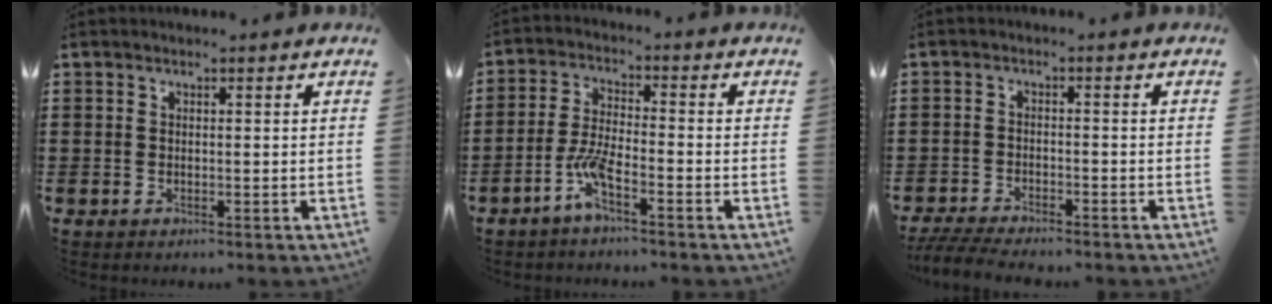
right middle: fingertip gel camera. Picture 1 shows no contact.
{"total": 5.5, "force": [-3.2, 0.9, 4.3], "torque": [-0.100, -0.004, -0.064]}
{"total": 4.0, "force": [-3.8, 0.3, 1.1], "torque": [-0.033, -0.008, -0.082]}